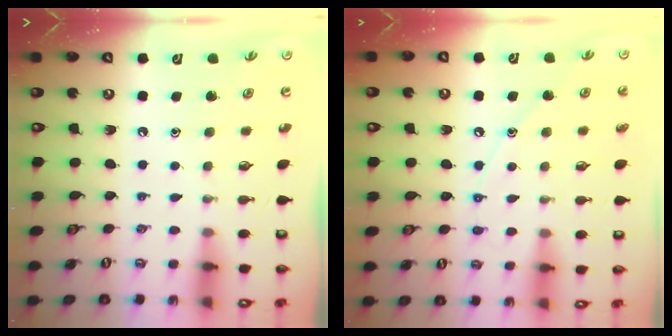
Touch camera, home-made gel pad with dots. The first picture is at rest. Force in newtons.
{"total": 7.0, "press": 7.0, "slide": 0.5}